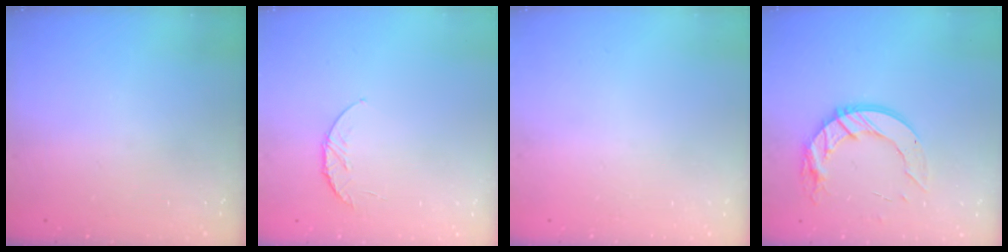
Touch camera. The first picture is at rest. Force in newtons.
{"total": 5.7, "press": 5.7, "slide": 0.7}
{"total": 0.0}
{"total": 12.9, "press": 12.9, "slide": 0.8}